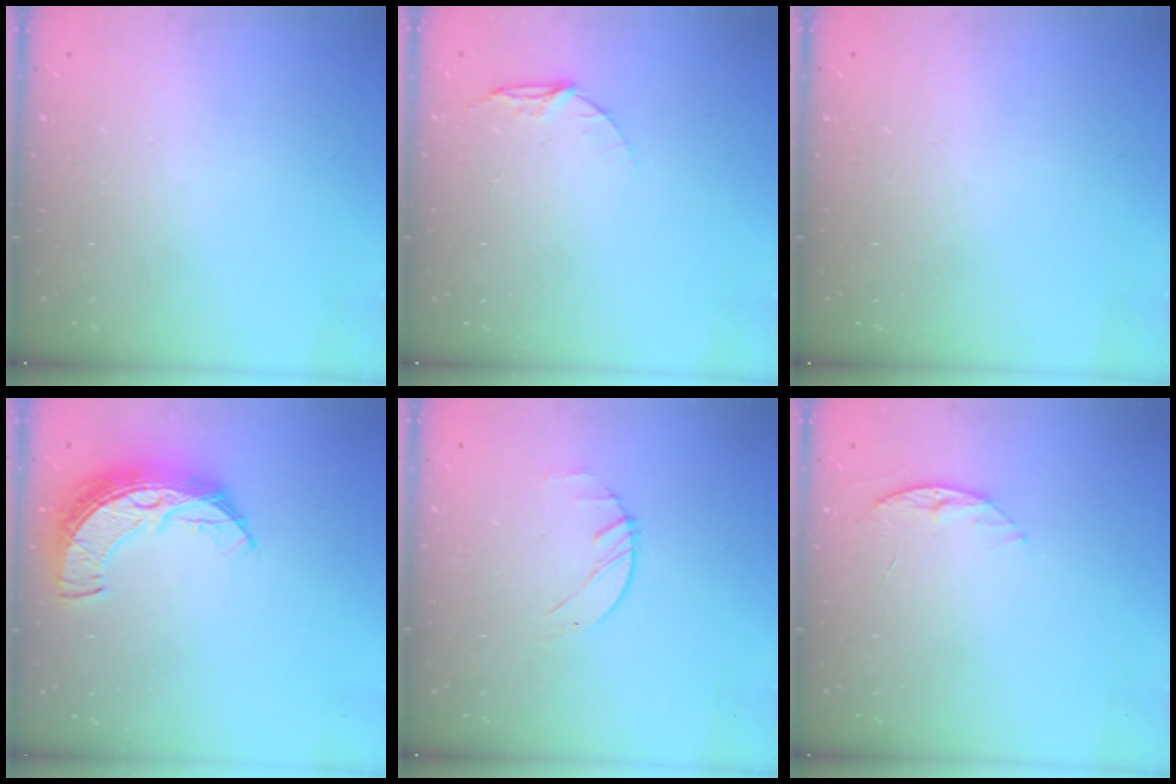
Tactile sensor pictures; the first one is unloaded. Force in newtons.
{"total": 5.4, "press": 5.4, "slide": 0.5}
{"total": 0.0}
{"total": 9.6, "press": 9.6, "slide": 0.6}
{"total": 1.2, "press": 1.2, "slide": 0.2}
{"total": 6.4, "press": 6.3, "slide": 0.7}